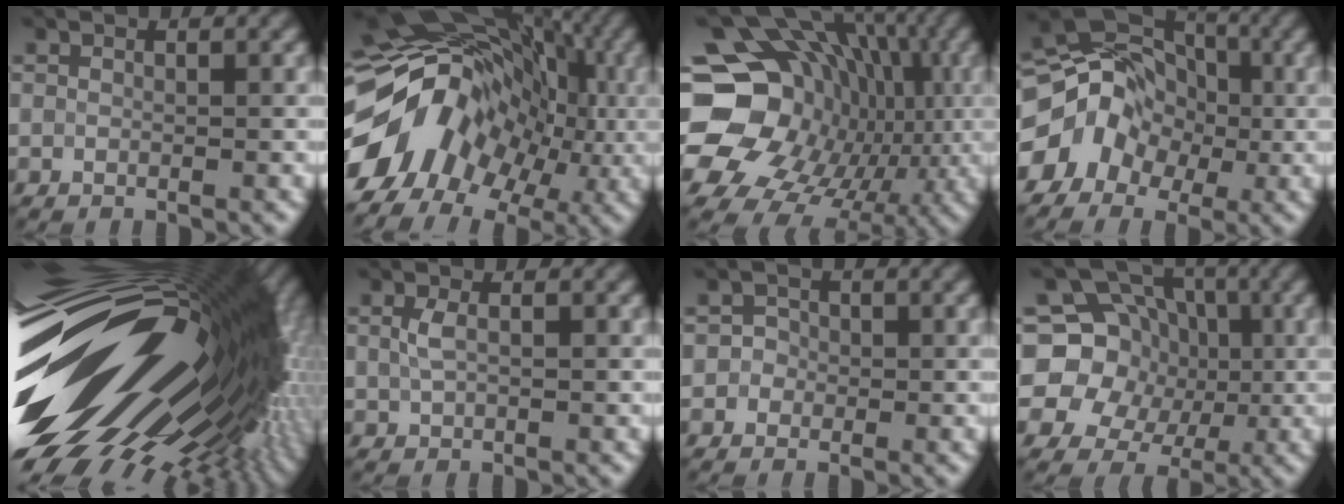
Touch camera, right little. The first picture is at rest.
{"total": 14.7, "force": [-2.7, 10.7, 9.7], "torque": [-0.169, 0.001, -0.063]}
{"total": 21.2, "force": [-1.4, 17.9, 11.2], "torque": [-0.182, 0.020, -0.035]}
{"total": 9.9, "force": [-2.1, 8.3, 5.1], "torque": [-0.059, 0.004, -0.065]}
{"total": 21.4, "force": [2.5, 9.8, 18.9], "torque": [-0.290, 0.007, 0.028]}
{"total": 1.5, "force": [0.3, 0.8, 1.2], "torque": [-0.034, 0.003, 0.008]}
{"total": 1.3, "force": [-0.2, 1.3, 0.2], "torque": [0.016, 0.003, -0.008]}
{"total": 14.4, "force": [1.6, 13.1, 5.7], "torque": [-0.120, 0.047, -0.015]}